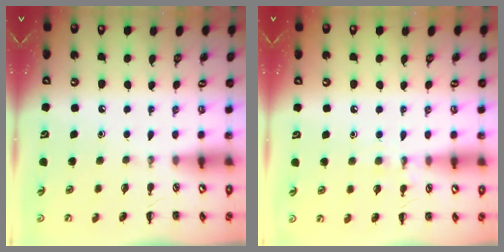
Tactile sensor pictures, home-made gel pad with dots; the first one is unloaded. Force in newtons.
{"total": 7.0, "press": 6.8, "slide": 1.5}